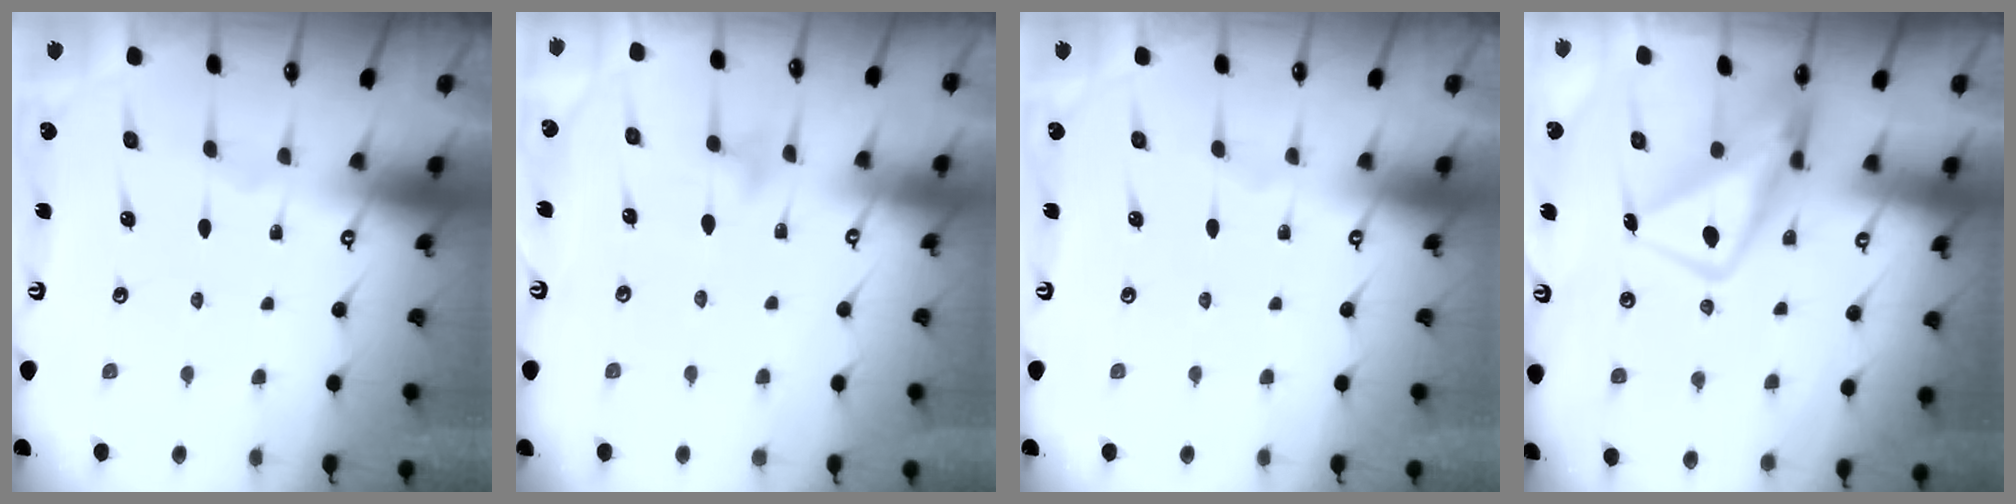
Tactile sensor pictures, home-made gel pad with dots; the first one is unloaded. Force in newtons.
{"total": 4.6, "press": 4.5, "slide": 0.4}
{"total": 0.0}
{"total": 11.0, "press": 10.9, "slide": 1.0}